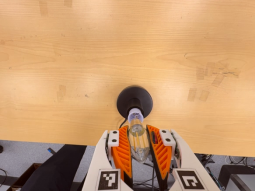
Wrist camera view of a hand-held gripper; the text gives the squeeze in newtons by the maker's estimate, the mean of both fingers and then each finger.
{"total": 20.3, "left": 21.8, "right": 18.7}